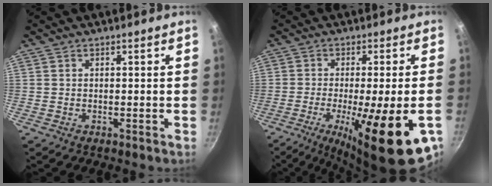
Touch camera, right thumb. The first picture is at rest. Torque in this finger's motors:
{"motor_torque": [0.07, 0.83, 0.60, -0.06, 0.17]}